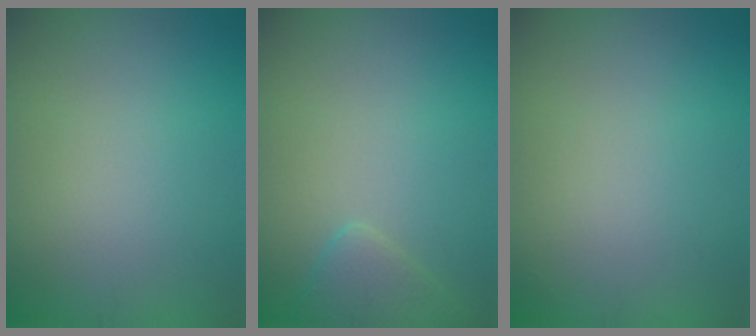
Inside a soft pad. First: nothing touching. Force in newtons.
{"total": 2.3, "press": 2.2, "slide": 0.2}
{"total": 0.0}